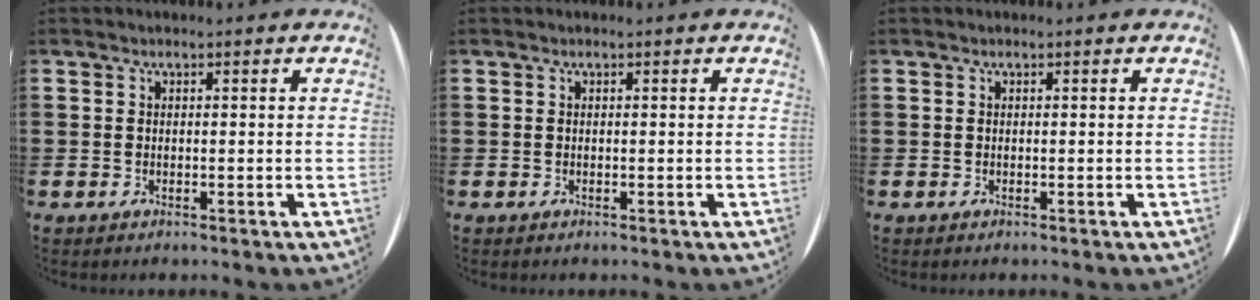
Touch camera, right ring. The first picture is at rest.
{"total": 0.0}
{"total": 0.0}